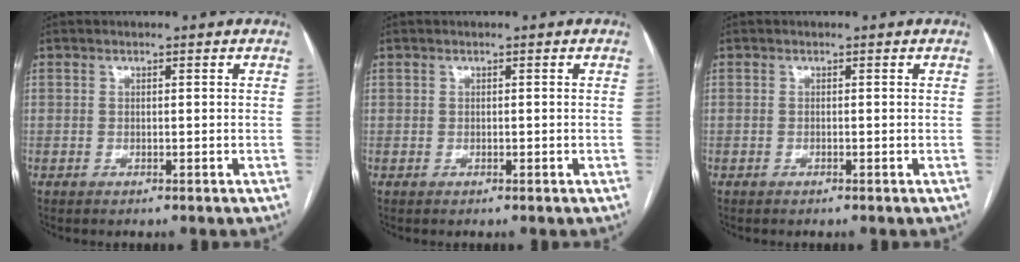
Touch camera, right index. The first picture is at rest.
{"total": 0.0}
{"total": 0.0}